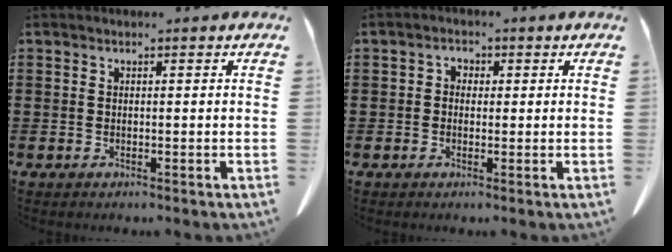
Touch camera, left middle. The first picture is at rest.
{"total": 1.5, "force": [-0.4, 1.2, 0.7], "torque": [-0.017, 0.007, -0.009]}